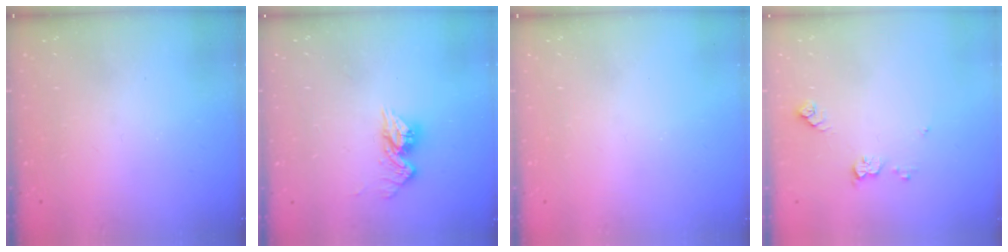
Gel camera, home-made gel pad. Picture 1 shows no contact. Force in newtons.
{"total": 10.1, "press": 10.1, "slide": 0.7}
{"total": 0.0}
{"total": 6.8, "press": 6.8, "slide": 0.5}